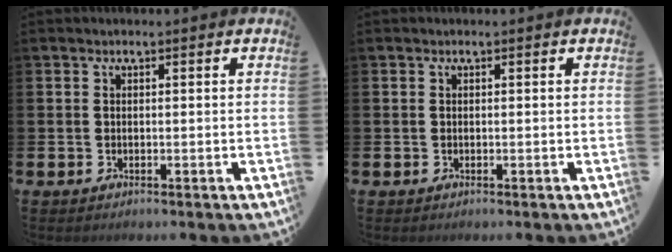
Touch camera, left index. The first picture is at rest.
{"total": 0.0}